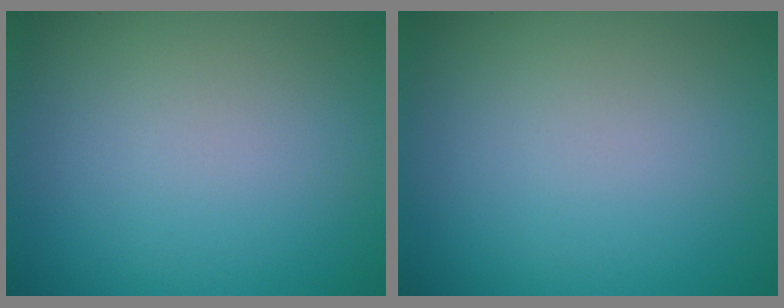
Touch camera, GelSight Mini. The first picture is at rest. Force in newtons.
{"total": 0.0}